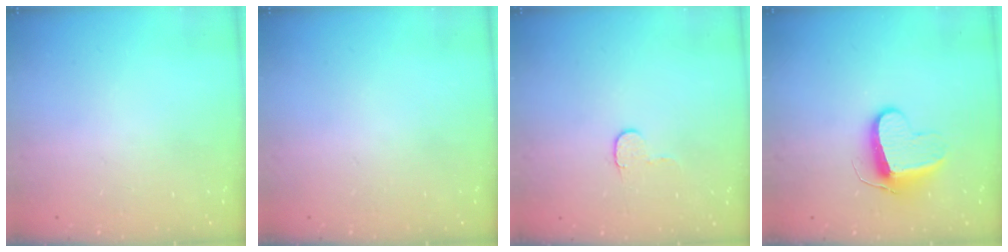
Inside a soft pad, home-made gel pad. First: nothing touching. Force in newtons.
{"total": 0.0}
{"total": 4.7, "press": 4.7, "slide": 0.5}
{"total": 9.7, "press": 9.7, "slide": 0.4}